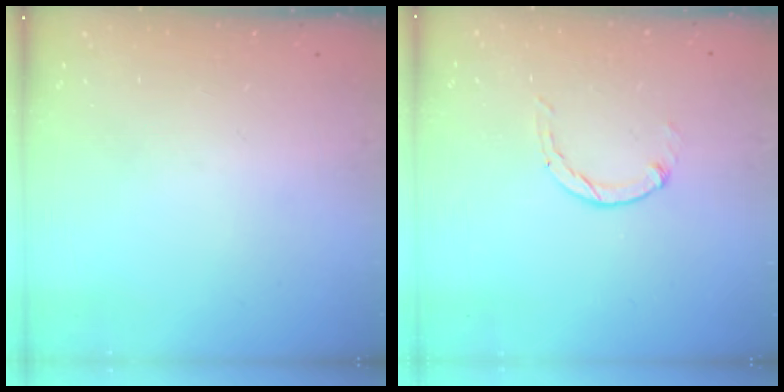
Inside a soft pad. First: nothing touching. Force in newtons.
{"total": 0.8, "press": 0.7, "slide": 0.2}